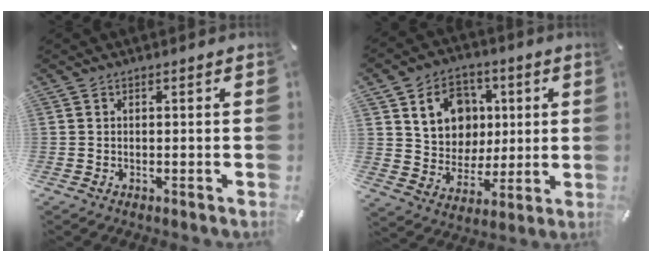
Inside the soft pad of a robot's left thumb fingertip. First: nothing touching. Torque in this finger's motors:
{"motor_torque": [0.88, 0.86, 0.48, 0.23, 0.09]}